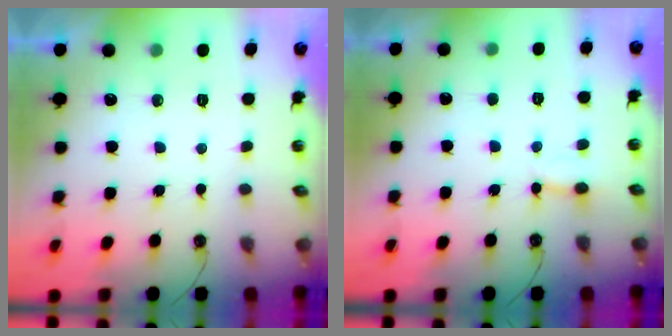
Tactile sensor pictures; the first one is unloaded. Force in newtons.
{"total": 6.4, "press": 6.4, "slide": 0.8}